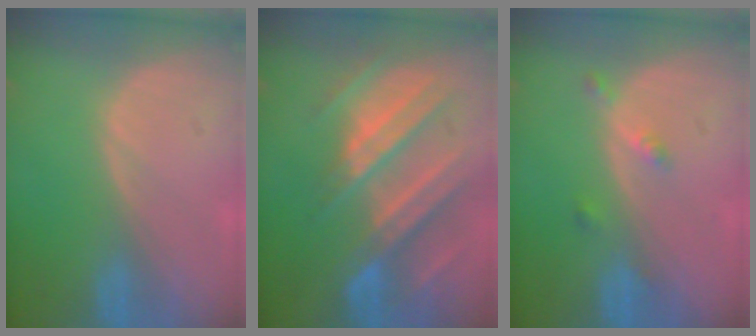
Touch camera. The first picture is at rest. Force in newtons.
{"total": 11.0, "press": 9.8, "slide": 5.0}
{"total": 2.4, "press": 2.0, "slide": 1.3}